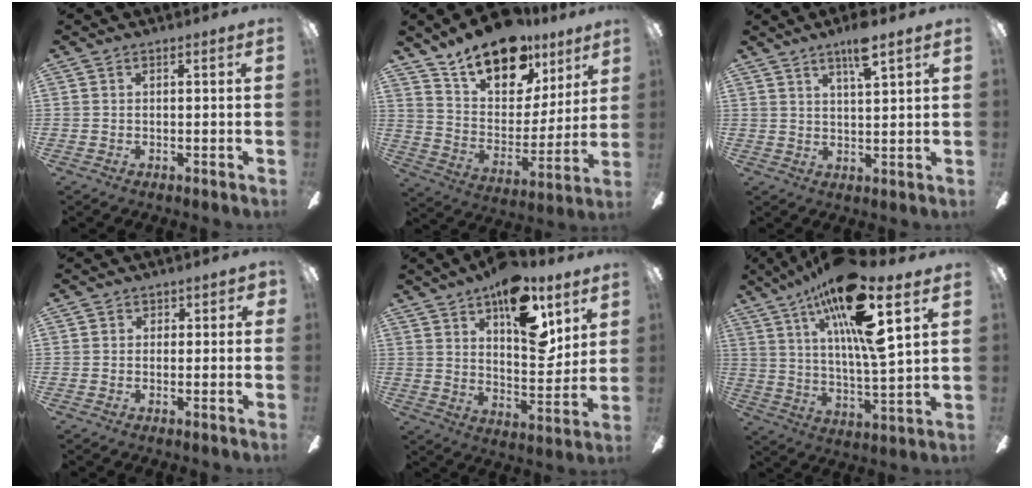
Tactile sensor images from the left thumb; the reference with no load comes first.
{"total": 18.4, "force": [13.6, 9.0, 8.4], "torque": [-0.138, -0.089, 0.243]}
{"total": 7.1, "force": [4.9, 1.0, 5.0], "torque": [-0.084, -0.020, 0.079]}
{"total": 2.1, "force": [-1.0, 1.7, 0.7], "torque": [-0.003, 0.007, -0.022]}
{"total": 18.8, "force": [10.3, 8.8, 13.1], "torque": [-0.170, -0.053, 0.168]}
{"total": 20.5, "force": [11.1, 4.4, 16.7], "torque": [-0.288, -0.039, 0.170]}